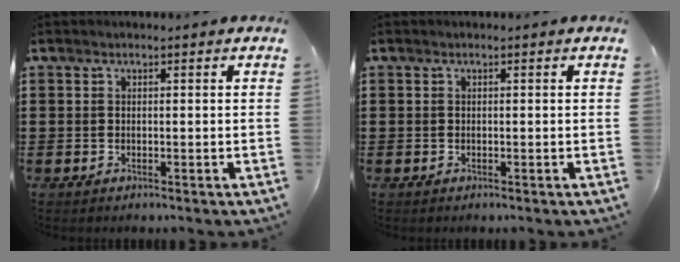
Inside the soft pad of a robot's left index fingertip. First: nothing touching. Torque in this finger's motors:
{"motor_torque": [-0.04, -0.03, 0.00, 0.00]}